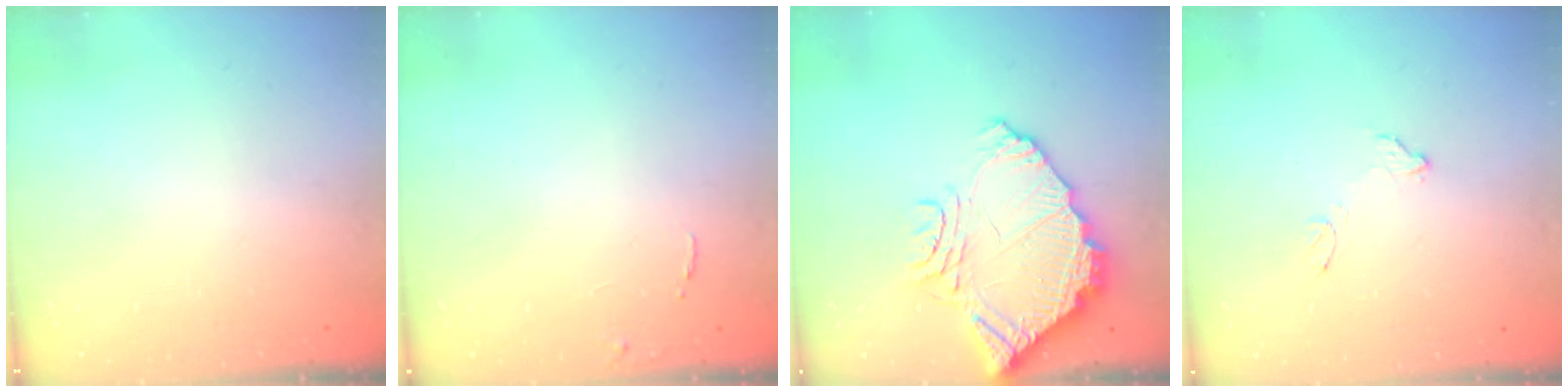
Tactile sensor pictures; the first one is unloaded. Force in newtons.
{"total": 6.0, "press": 6.0, "slide": 0.4}
{"total": 14.9, "press": 14.8, "slide": 1.4}
{"total": 8.7, "press": 8.6, "slide": 0.6}